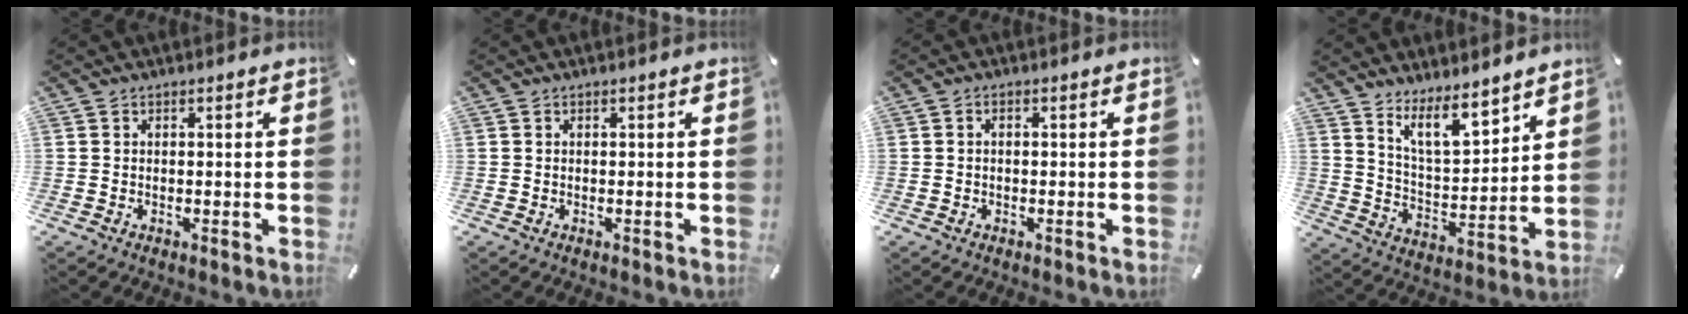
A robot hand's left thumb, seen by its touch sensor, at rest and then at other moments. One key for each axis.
{"total": 0.0}
{"total": 0.8, "fx": 0.0, "fy": 0.5, "fz": 0.7, "tx": -0.013, "ty": 0.002, "tz": 0.000}
{"total": 11.1, "fx": 9.1, "fy": 4.1, "fz": 4.8, "tx": -0.086, "ty": -0.059, "tz": 0.165}